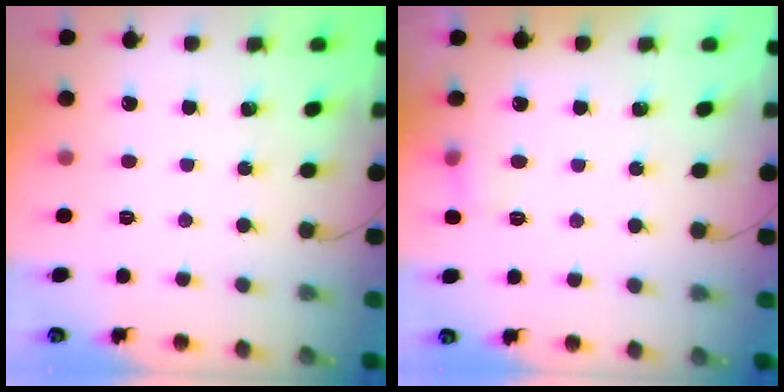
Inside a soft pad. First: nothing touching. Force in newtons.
{"total": 4.7, "press": 4.5, "slide": 1.5}